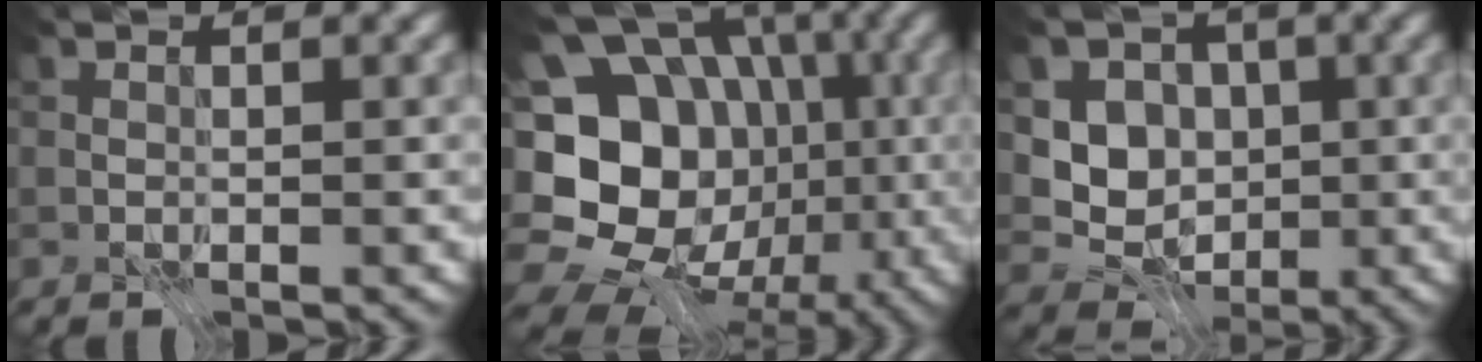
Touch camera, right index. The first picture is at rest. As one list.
[{"total": 18.1, "force": [-2.5, 15.4, 9.2], "torque": [-0.149, 0.014, -0.056]}, {"total": 5.6, "force": [0.1, 4.9, 2.6], "torque": [-0.033, -0.005, -0.016]}]